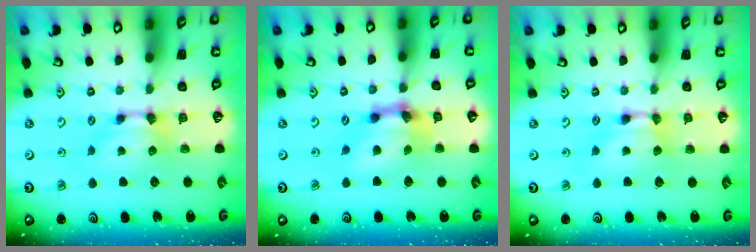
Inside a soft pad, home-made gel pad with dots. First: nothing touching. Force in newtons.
{"total": 6.0, "press": 5.5, "slide": 2.4}
{"total": 1.5, "press": 1.5, "slide": 0.2}